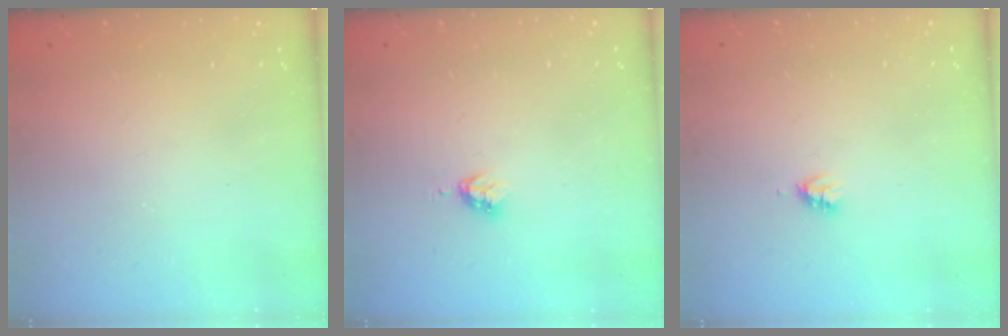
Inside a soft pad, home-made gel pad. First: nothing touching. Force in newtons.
{"total": 2.9, "press": 2.8, "slide": 0.4}
{"total": 2.2, "press": 2.2, "slide": 0.3}